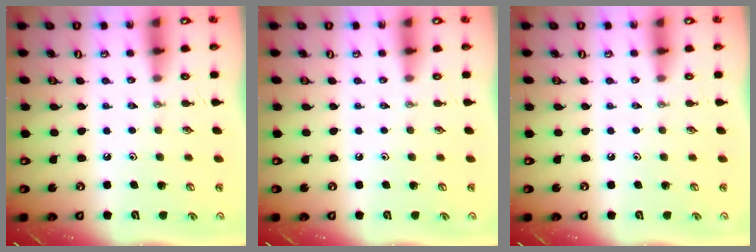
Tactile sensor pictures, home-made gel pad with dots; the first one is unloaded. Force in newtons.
{"total": 0.0}
{"total": 0.0}